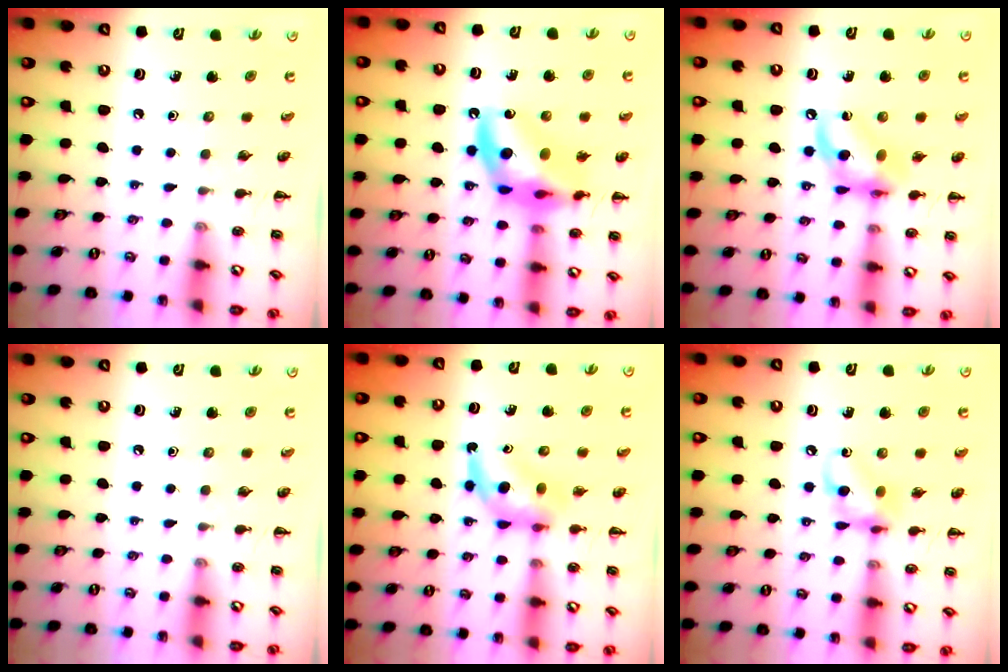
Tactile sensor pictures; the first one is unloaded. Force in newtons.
{"total": 15.7, "press": 15.2, "slide": 3.9}
{"total": 12.1, "press": 11.8, "slide": 2.8}
{"total": 0.0}
{"total": 6.1, "press": 6.0, "slide": 1.1}
{"total": 9.6, "press": 9.5, "slide": 1.2}